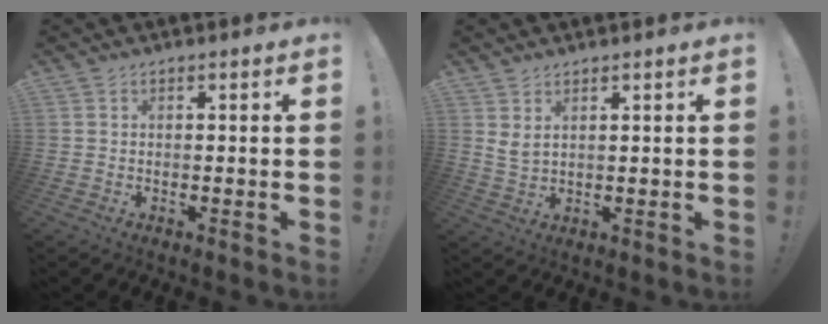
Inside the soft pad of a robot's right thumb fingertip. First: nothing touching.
{"total": 3.6, "force": [2.2, 1.1, 2.6], "torque": [-0.046, -0.009, 0.041]}